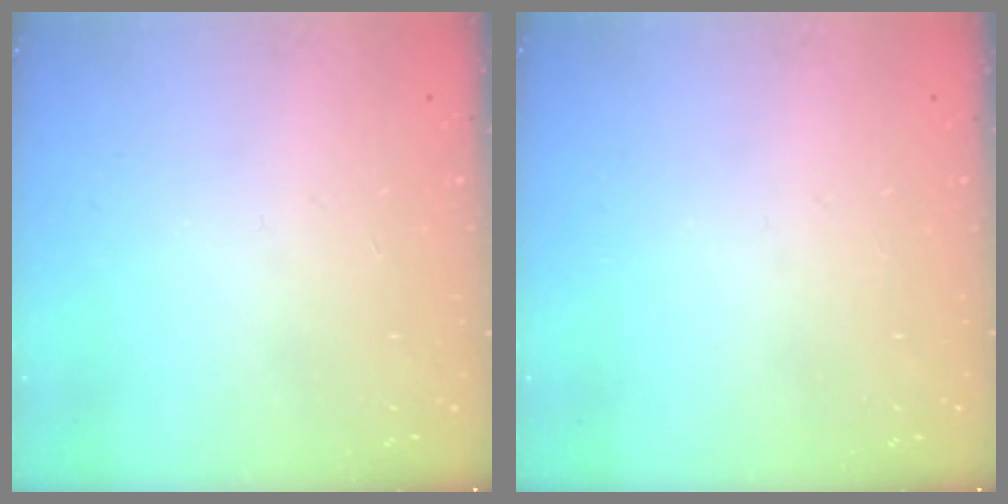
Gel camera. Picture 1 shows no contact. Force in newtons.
{"total": 0.0}